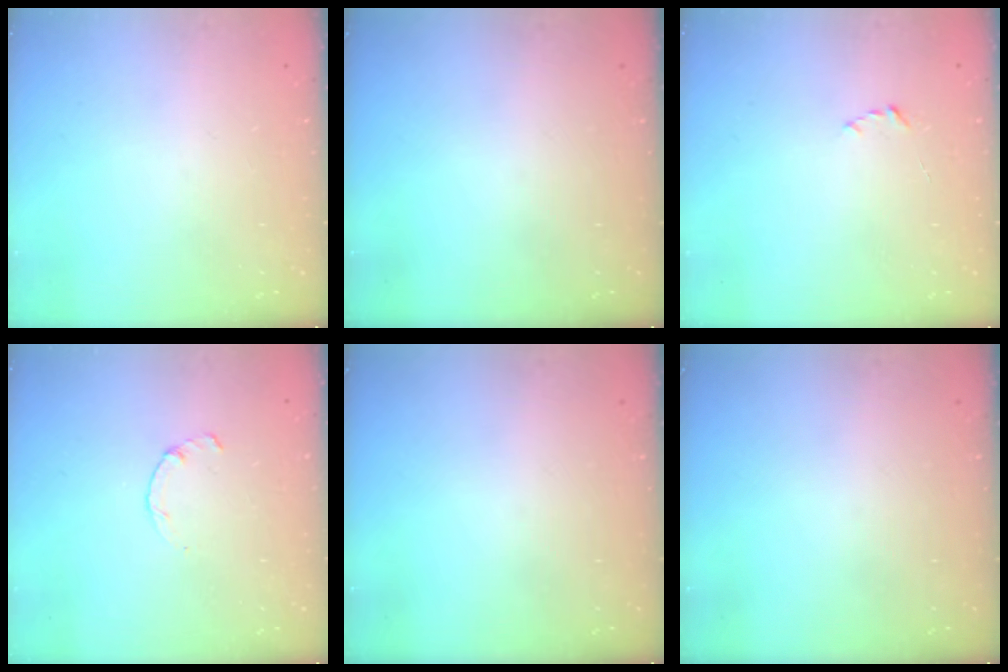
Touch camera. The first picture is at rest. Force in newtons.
{"total": 0.0}
{"total": 2.2, "press": 2.1, "slide": 0.3}
{"total": 0.9, "press": 0.8, "slide": 0.3}
{"total": 0.0}
{"total": 0.0}